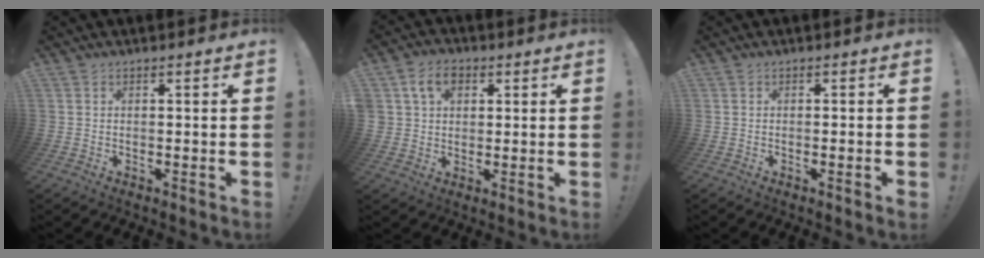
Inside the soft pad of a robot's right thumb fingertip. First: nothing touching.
{"total": 7.9, "force": [3.4, 5.8, 4.1], "torque": [-0.069, 0.002, 0.067]}
{"total": 1.2, "force": [-0.7, -0.3, 0.9], "torque": [-0.020, -0.001, -0.012]}